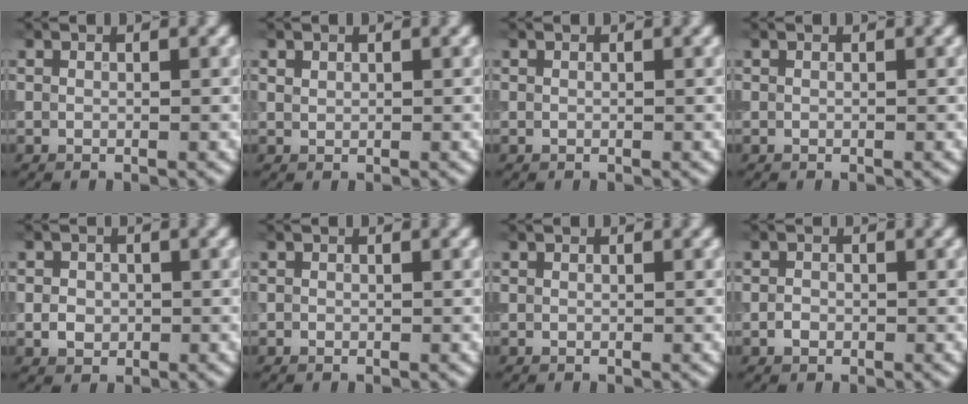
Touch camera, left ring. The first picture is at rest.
{"total": 0.6, "force": [0.5, 0.4, 0.2], "torque": [-0.004, 0.000, 0.011]}
{"total": 0.0}
{"total": 0.0}
{"total": 1.7, "force": [-0.3, 1.5, 0.8], "torque": [-0.010, -0.002, -0.009]}
{"total": 0.0}
{"total": 0.0}
{"total": 1.0, "force": [-0.4, 0.7, 0.5], "torque": [-0.007, 0.000, -0.010]}